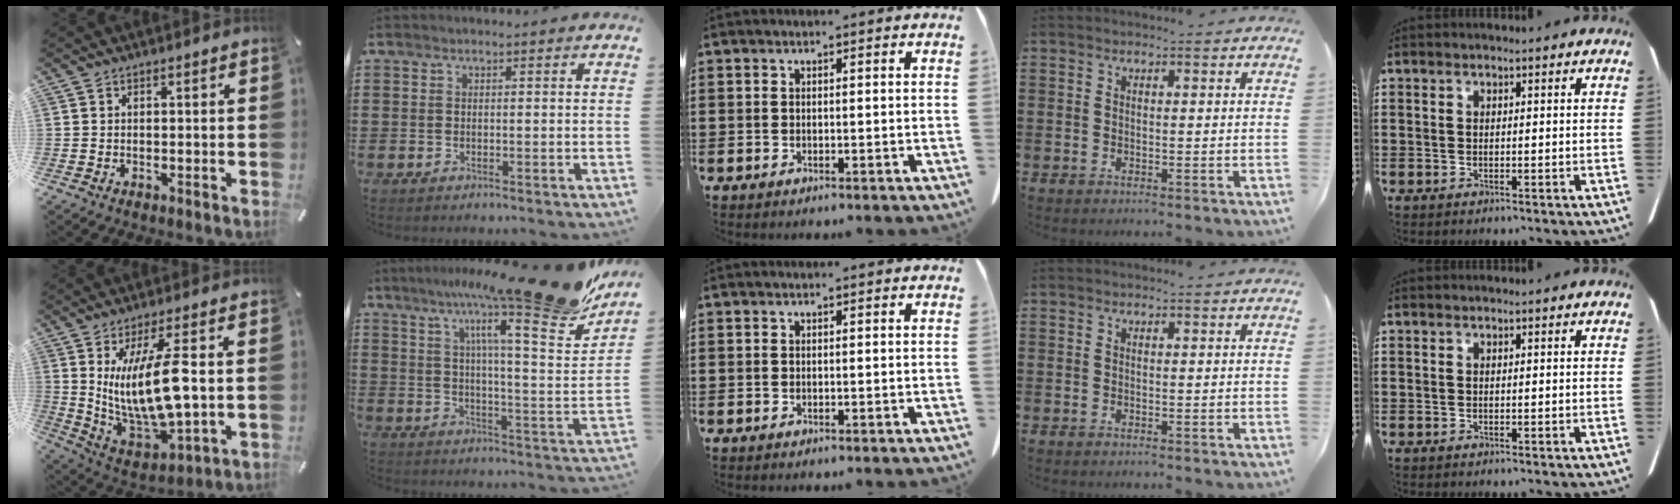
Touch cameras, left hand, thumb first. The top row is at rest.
{"thumb": {"total": 15.5, "force": [2.6, 4.9, 14.5], "torque": [-0.305, -0.022, 0.037]}, "index": {"total": 17.0, "force": [13.3, -0.1, 10.6], "torque": [-0.166, -0.093, 0.198]}}